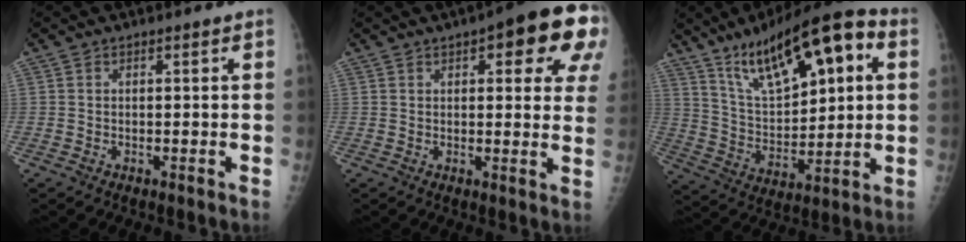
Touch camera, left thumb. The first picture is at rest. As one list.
[{"total": 16.1, "force": [7.1, 5.6, 13.3], "torque": [-0.132, -0.011, 0.076]}, {"total": 21.8, "force": [9.5, 8.5, 17.6], "torque": [-0.247, -0.010, 0.168]}]